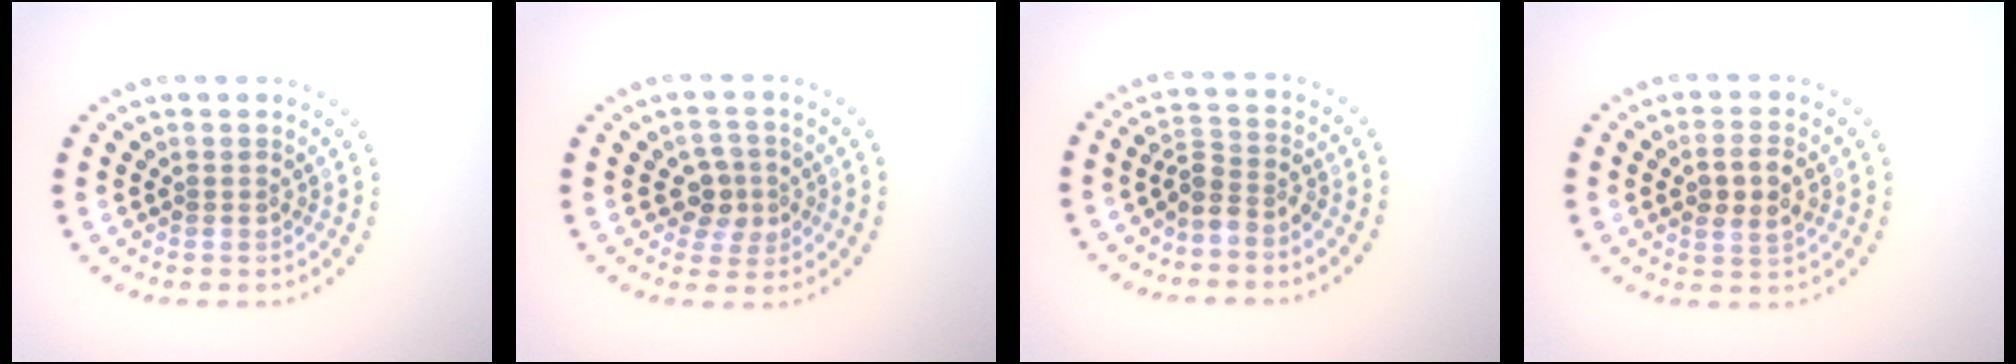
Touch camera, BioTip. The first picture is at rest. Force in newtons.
{"total": 2.5, "press": 2.3, "slide": 1.0}
{"total": 2.4, "press": 1.8, "slide": 1.6}
{"total": 2.9, "press": 2.8, "slide": 0.3}